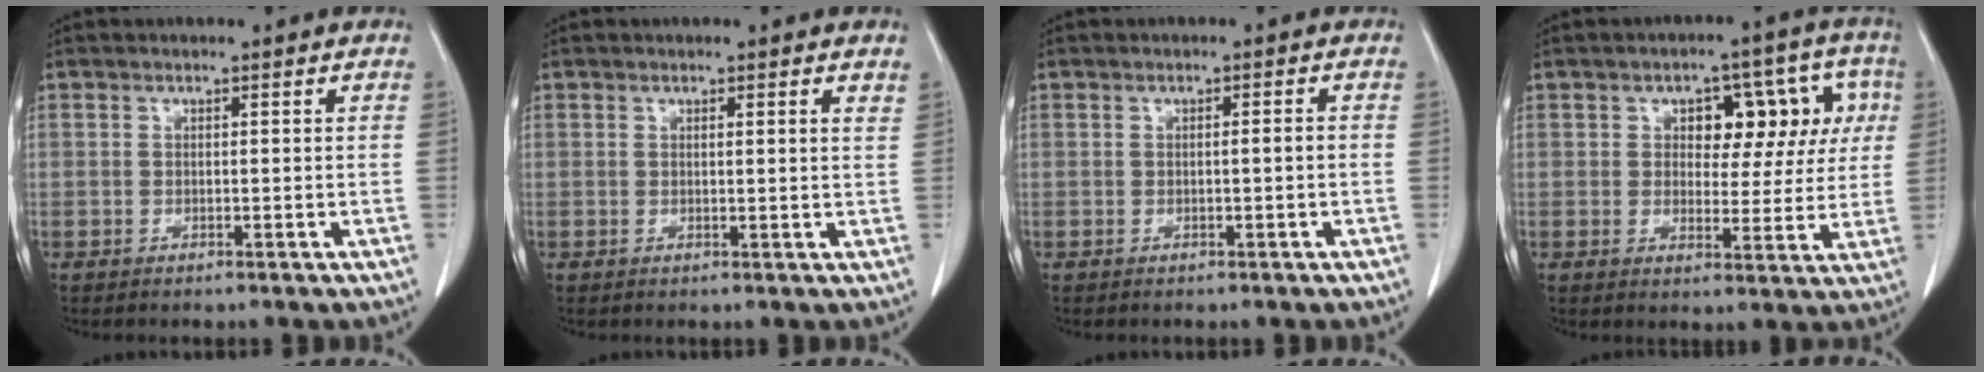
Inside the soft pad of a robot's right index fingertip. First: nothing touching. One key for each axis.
{"total": 2.2, "fx": 1.1, "fy": 0.5, "fz": 1.8, "tx": -0.039, "ty": 0.004, "tz": 0.014}
{"total": 1.6, "fx": -0.2, "fy": 0.4, "fz": 1.6, "tx": -0.036, "ty": 0.007, "tz": 0.002}
{"total": 12.9, "fx": 3.2, "fy": 7.4, "fz": 10.0, "tx": -0.135, "ty": 0.041, "tz": 0.052}